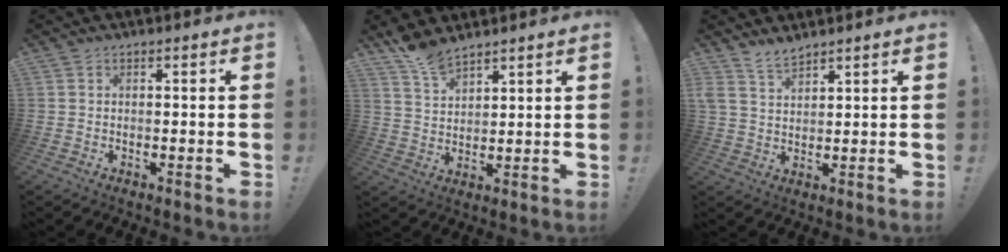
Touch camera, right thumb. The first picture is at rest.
{"total": 7.4, "force": [6.5, 2.3, 2.5], "torque": [-0.044, -0.043, 0.122]}
{"total": 5.3, "force": [4.7, 1.7, 1.7], "torque": [-0.038, -0.023, 0.091]}